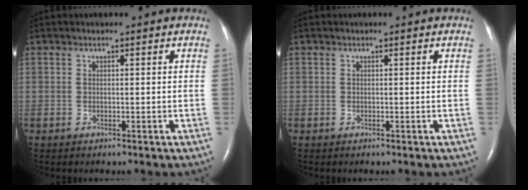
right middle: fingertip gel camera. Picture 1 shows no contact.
{"total": 0.0}